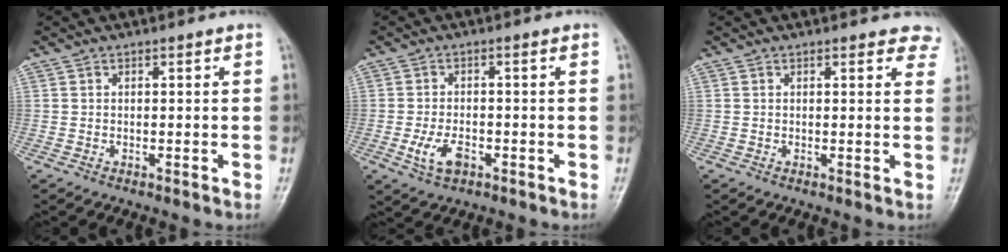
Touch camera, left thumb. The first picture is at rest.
{"total": 4.8, "force": [-1.9, 2.6, 3.5], "torque": [-0.072, 0.004, -0.032]}
{"total": 4.1, "force": [3.5, 1.7, 1.2], "torque": [0.015, -0.013, 0.021]}